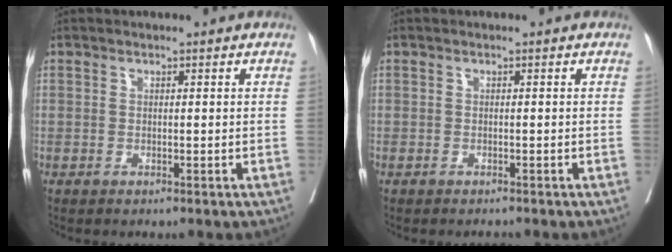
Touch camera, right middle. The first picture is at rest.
{"total": 0.9, "force": [-0.8, 0.3, 0.3], "torque": [-0.009, -0.003, -0.011]}